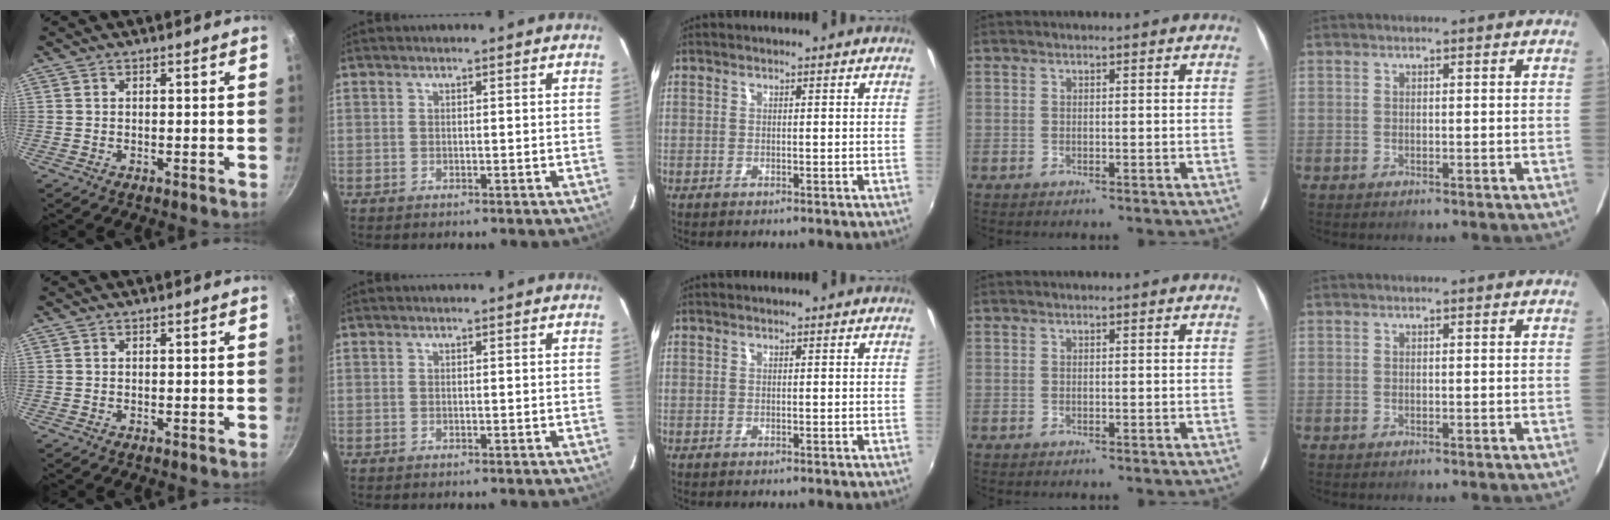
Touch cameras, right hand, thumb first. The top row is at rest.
{}